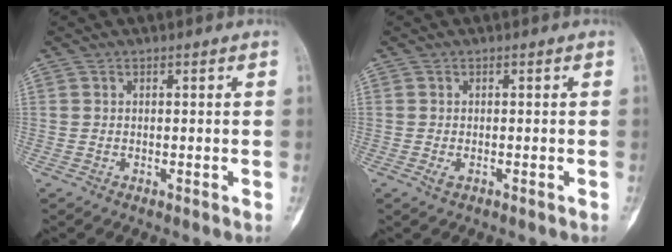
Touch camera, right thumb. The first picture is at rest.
{"total": 1.3, "force": [-0.6, 0.6, 1.0], "torque": [-0.022, 0.003, -0.008]}